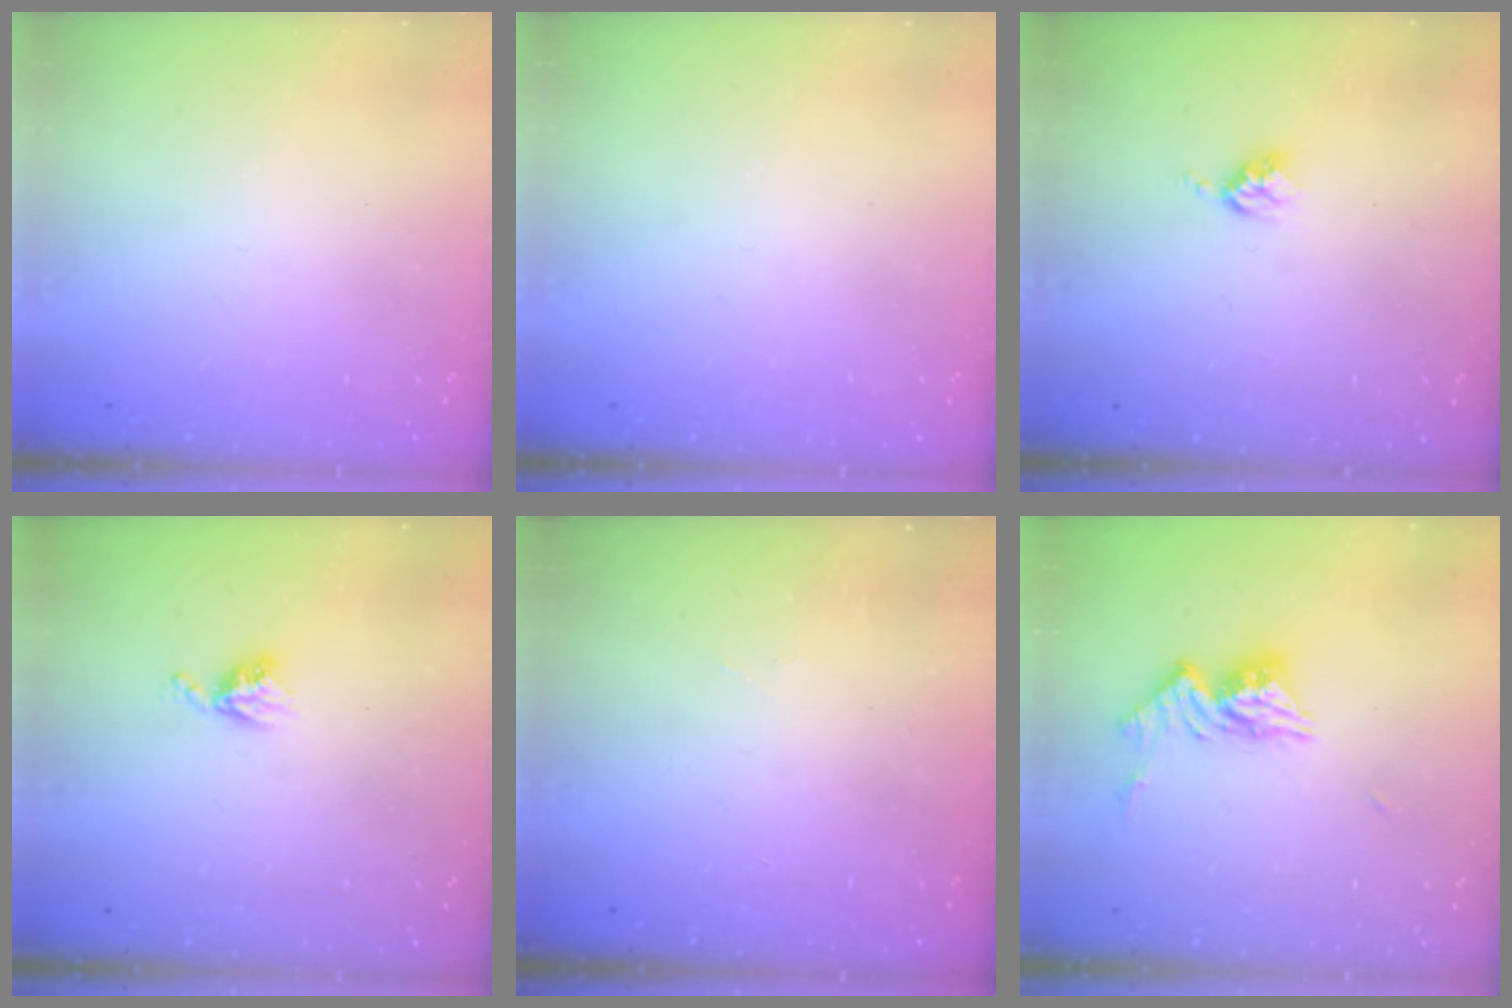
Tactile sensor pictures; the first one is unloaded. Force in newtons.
{"total": 0.0}
{"total": 3.9, "press": 3.8, "slide": 0.5}
{"total": 5.1, "press": 5.1, "slide": 0.4}
{"total": 2.0, "press": 1.9, "slide": 0.8}
{"total": 10.6, "press": 10.5, "slide": 0.9}